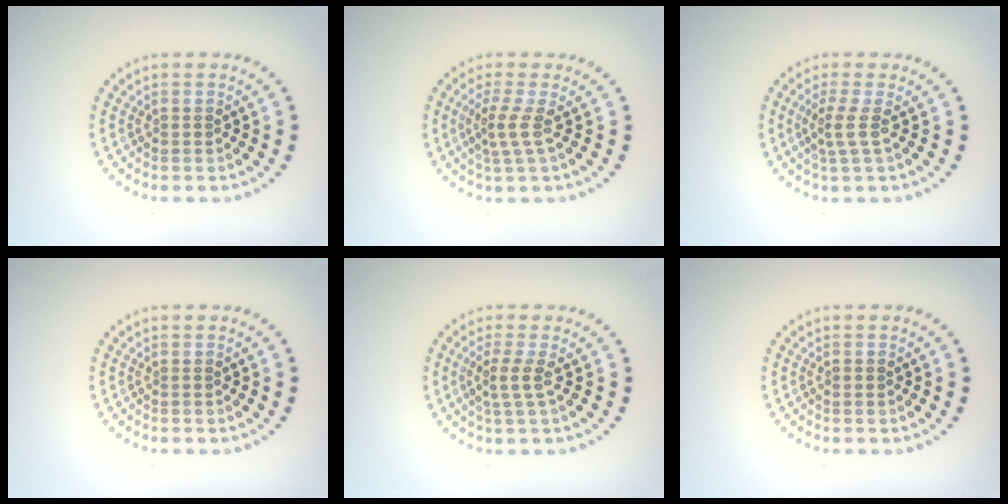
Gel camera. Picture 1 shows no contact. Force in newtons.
{"total": 2.1, "press": 1.5, "slide": 1.6}
{"total": 2.0, "press": 1.5, "slide": 1.3}
{"total": 0.0}
{"total": 2.1, "press": 1.6, "slide": 1.4}
{"total": 0.6, "press": 0.6, "slide": 0.1}